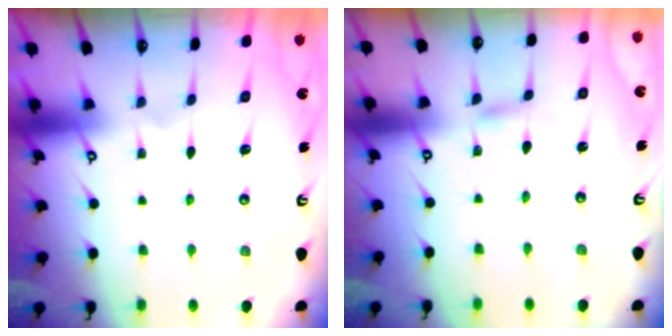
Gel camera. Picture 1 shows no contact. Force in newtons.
{"total": 2.1, "press": 2.1, "slide": 0.2}